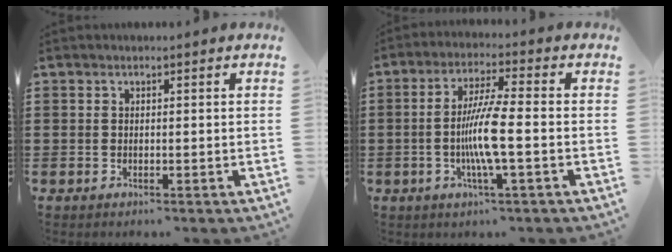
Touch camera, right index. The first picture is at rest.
{"total": 7.8, "force": [-1.6, 0.6, 7.7], "torque": [-0.152, -0.011, -0.037]}